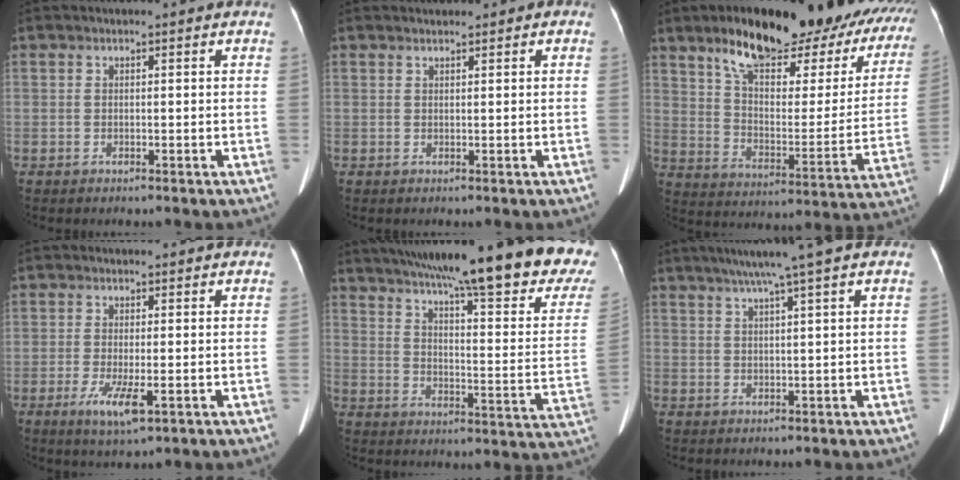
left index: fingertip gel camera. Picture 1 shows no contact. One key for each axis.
{"total": 0.7, "fx": 0.6, "fy": 0.4, "fz": 0.1, "tx": -0.001, "ty": 0.008, "tz": 0.007}
{"total": 28.6, "fx": 20.9, "fy": 8.9, "fz": 17.4, "tx": -0.232, "ty": 0.014, "tz": 0.270}
{"total": 4.5, "fx": -1.5, "fy": 1.0, "fz": 4.1, "tx": -0.078, "ty": -0.010, "tz": -0.021}
{"total": 28.5, "fx": 22.9, "fy": 2.4, "fz": 16.8, "tx": -0.224, "ty": -0.060, "tz": 0.295}
{"total": 5.3, "fx": 3.6, "fy": -1.3, "fz": 3.6, "tx": -0.061, "ty": 0.017, "tz": 0.061}